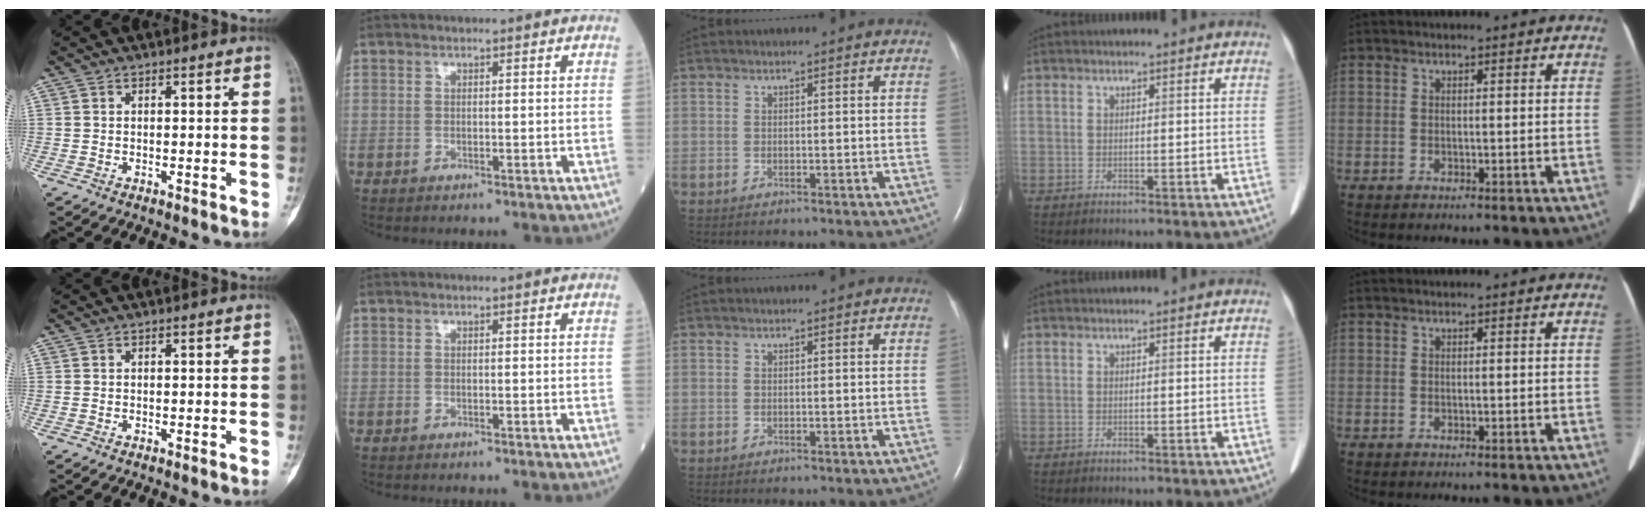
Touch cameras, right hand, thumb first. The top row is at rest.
{}